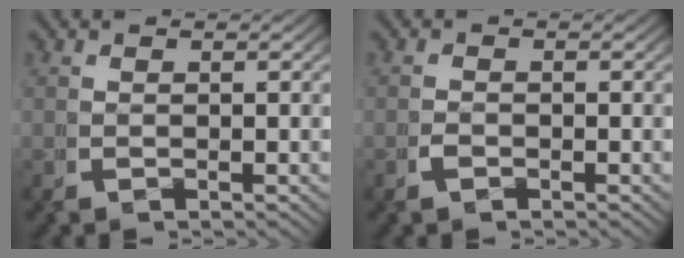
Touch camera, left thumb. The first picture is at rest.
{"total": 0.9, "force": [-0.8, 0.1, -0.5], "torque": [0.005, -0.002, -0.015]}